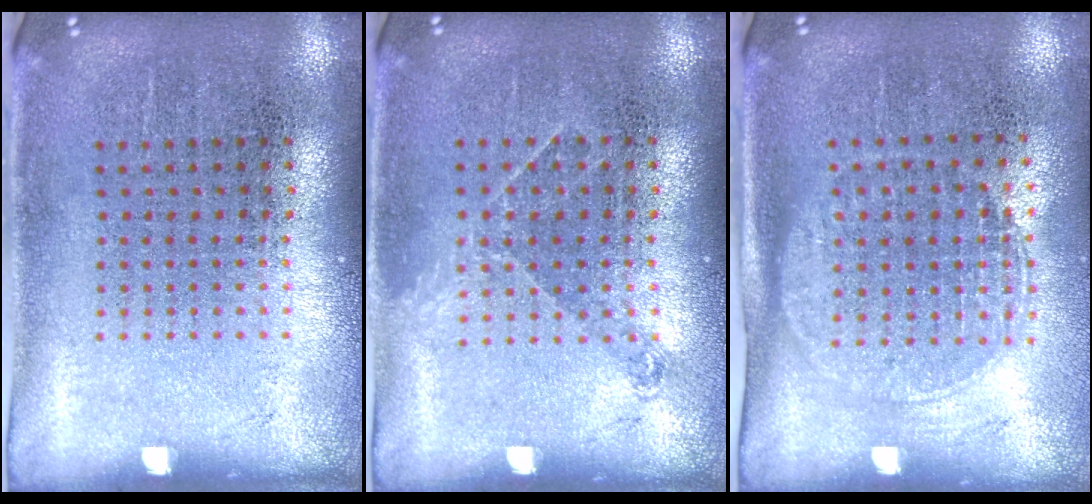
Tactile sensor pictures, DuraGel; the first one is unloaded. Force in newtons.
{"total": 1.0, "press": 0.8, "slide": 0.6}
{"total": 1.5, "press": 1.3, "slide": 0.8}